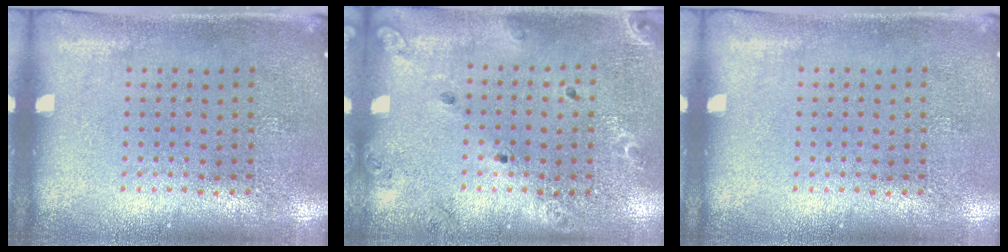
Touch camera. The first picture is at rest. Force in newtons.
{"total": 1.4, "press": 1.4, "slide": 0.1}
{"total": 0.0}